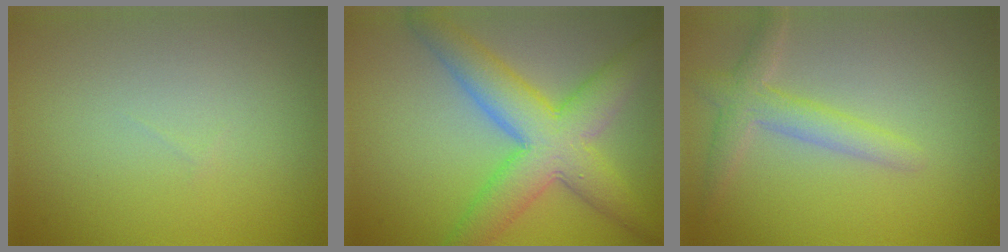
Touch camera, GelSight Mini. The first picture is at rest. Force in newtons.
{"total": 7.7, "press": 7.7, "slide": 0.1}
{"total": 2.7, "press": 2.7, "slide": 0.3}